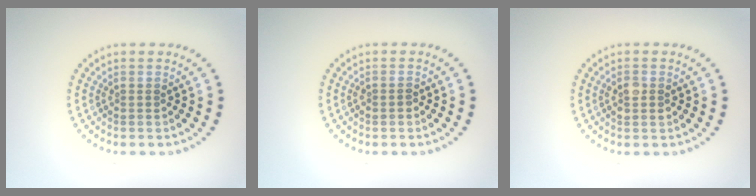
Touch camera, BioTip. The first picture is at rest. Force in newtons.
{"total": 0.8, "press": 0.8, "slide": 0.2}
{"total": 1.5, "press": 1.5, "slide": 0.2}